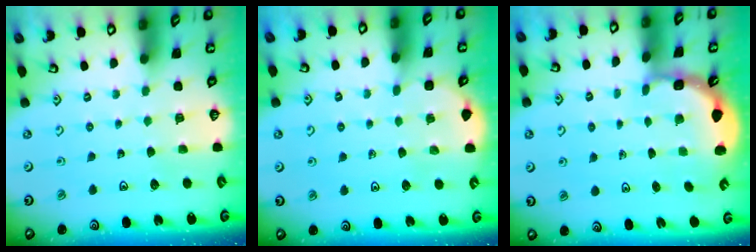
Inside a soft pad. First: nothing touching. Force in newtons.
{"total": 3.0, "press": 3.0, "slide": 0.3}
{"total": 2.3, "press": 2.1, "slide": 0.9}